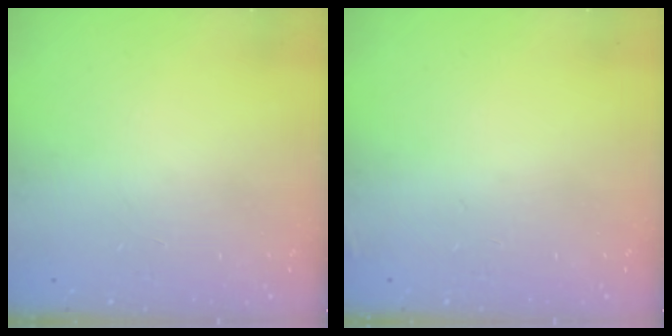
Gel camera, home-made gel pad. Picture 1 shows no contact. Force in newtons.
{"total": 2.5, "press": 2.4, "slide": 0.8}